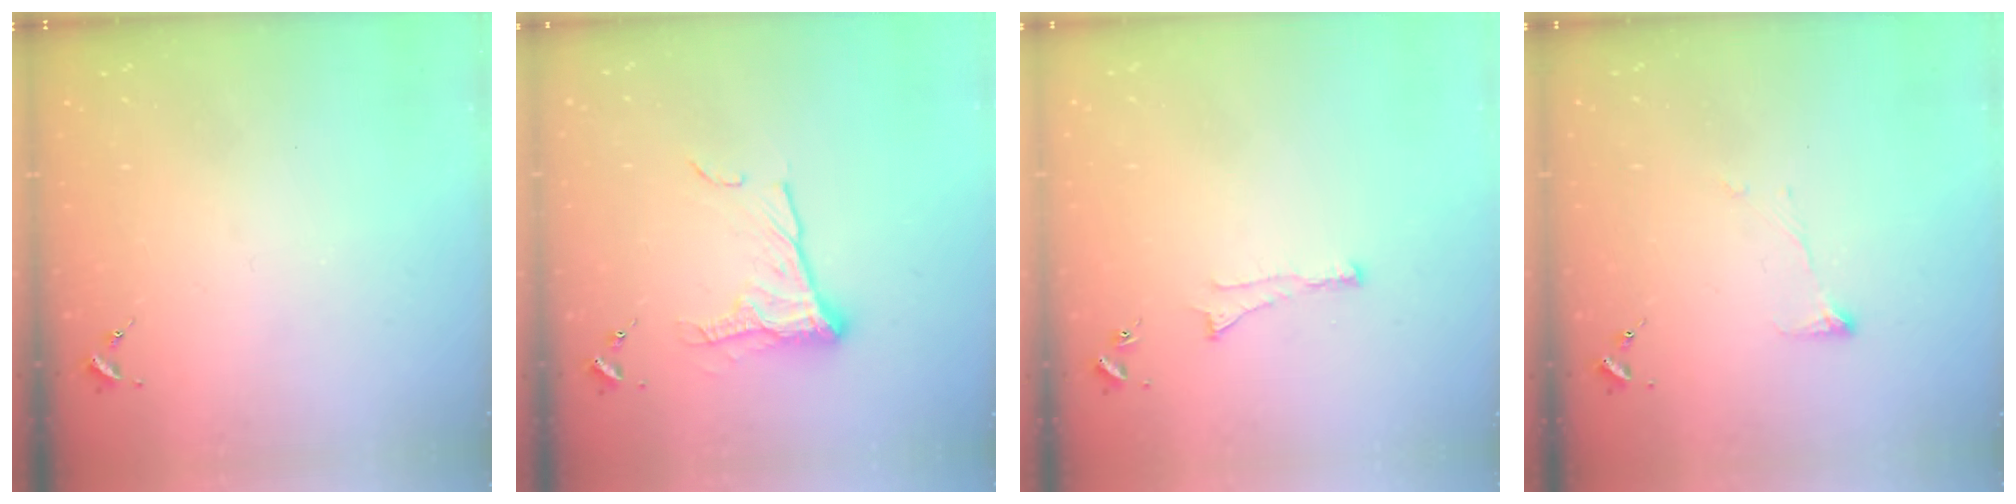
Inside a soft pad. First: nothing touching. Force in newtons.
{"total": 12.0, "press": 12.0, "slide": 0.7}
{"total": 3.7, "press": 3.6, "slide": 0.6}
{"total": 5.5, "press": 5.5, "slide": 0.7}